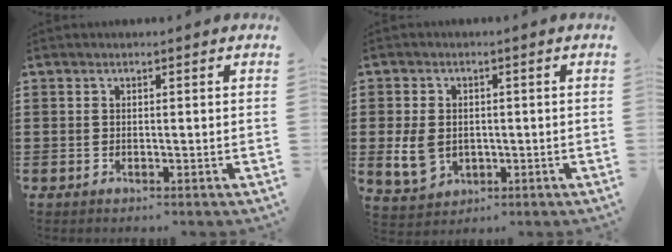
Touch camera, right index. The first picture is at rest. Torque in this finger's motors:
{"motor_torque": [1.74, 0.40, 0.39, -0.04]}